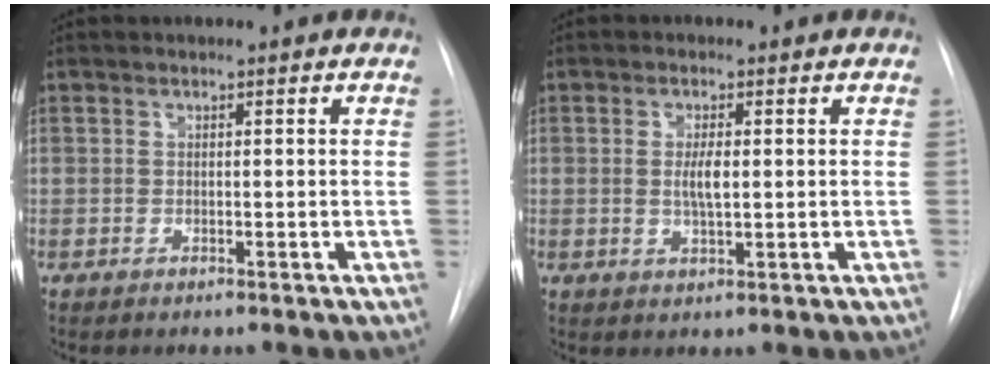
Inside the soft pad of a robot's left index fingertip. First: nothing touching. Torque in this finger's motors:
{"motor_torque": [0.75, 0.28, 0.07, 0.02]}